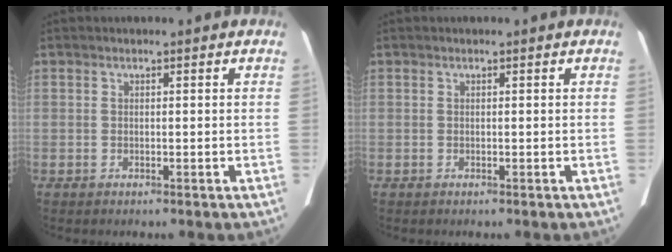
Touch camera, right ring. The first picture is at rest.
{"total": 0.0}